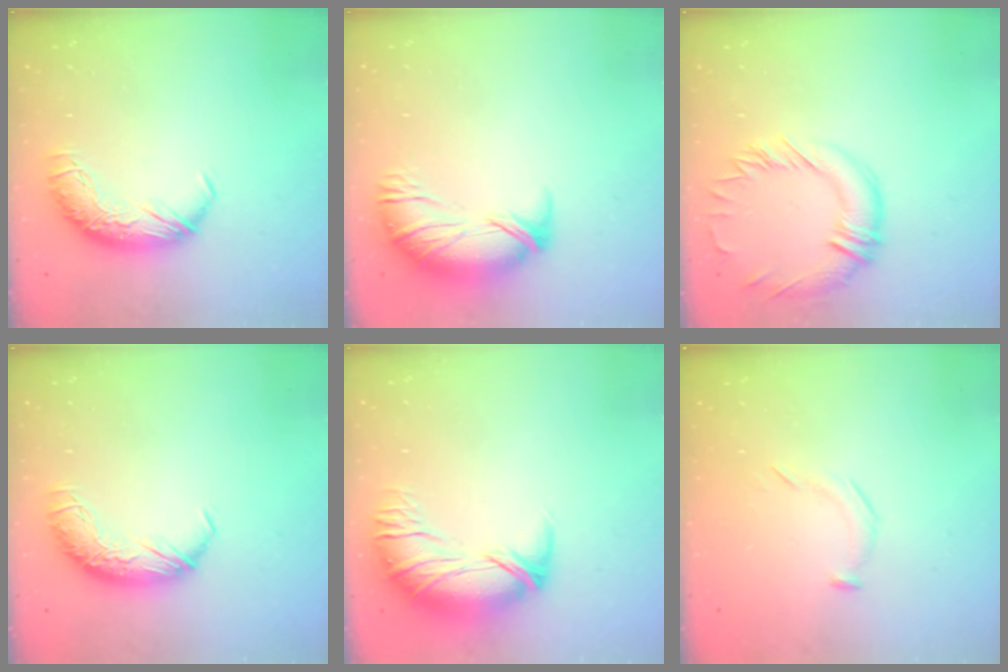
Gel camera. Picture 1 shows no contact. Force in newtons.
{"total": 3.5, "press": 2.6, "slide": 2.3}
{"total": 2.3, "press": 2.0, "slide": 1.2}
{"total": 0.0}
{"total": 2.5, "press": 0.1, "slide": 2.5}
{"total": 8.1, "press": 8.1, "slide": 0.5}